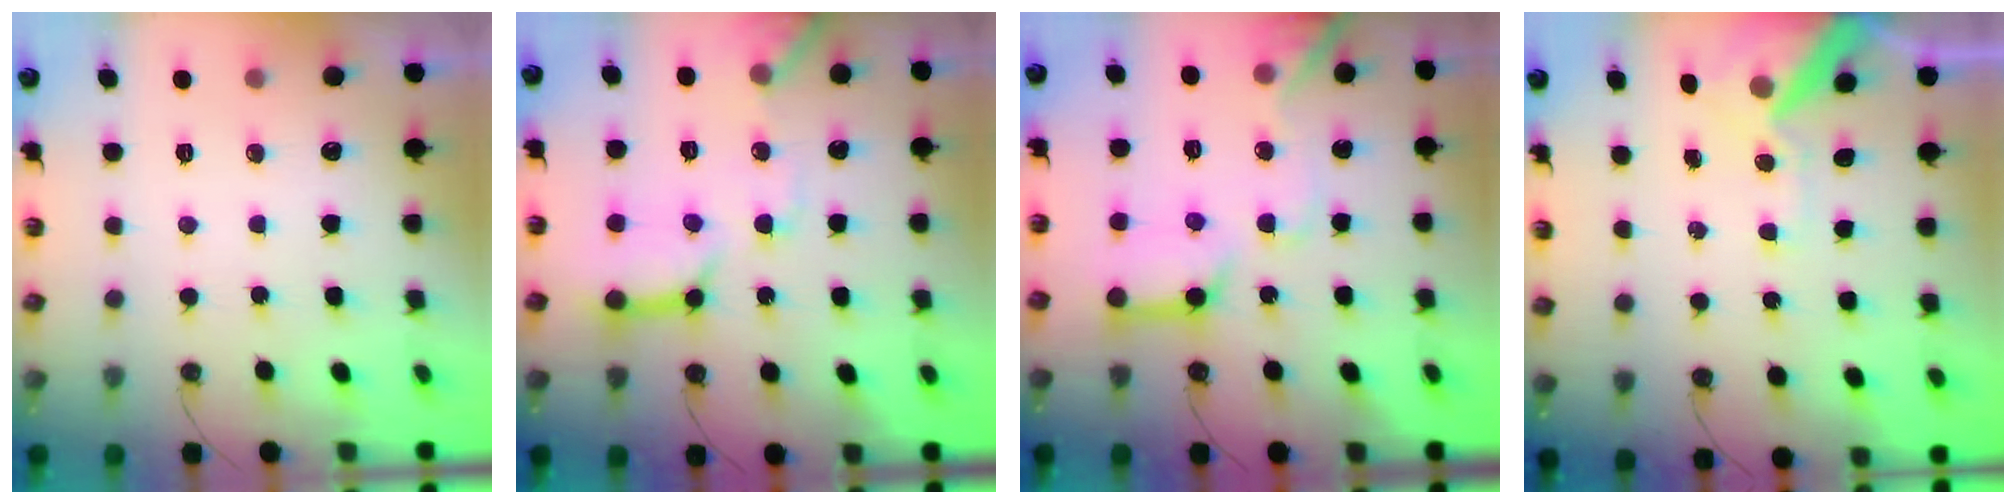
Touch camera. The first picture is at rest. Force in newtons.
{"total": 16.1, "press": 16.0, "slide": 1.8}
{"total": 14.3, "press": 14.1, "slide": 1.8}
{"total": 11.7, "press": 11.5, "slide": 1.8}